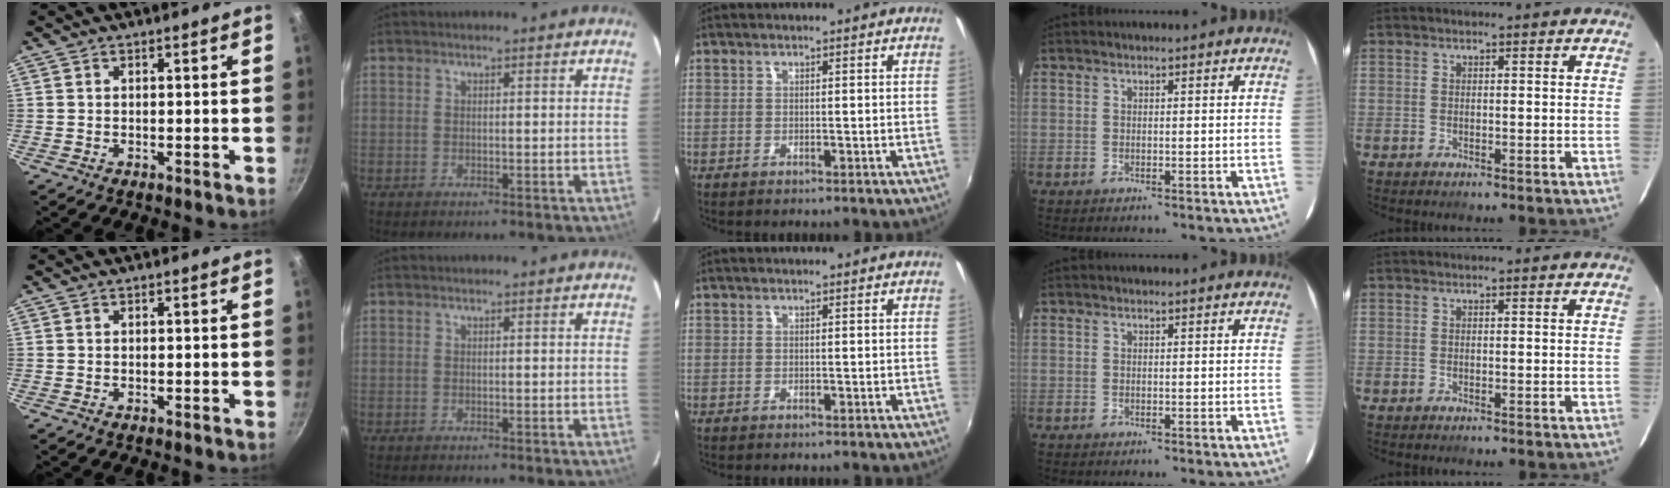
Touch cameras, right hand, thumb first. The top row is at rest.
{}